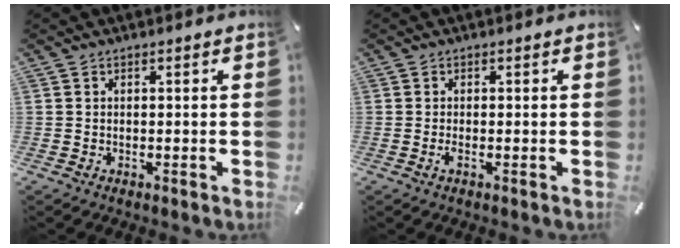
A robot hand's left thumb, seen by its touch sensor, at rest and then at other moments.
{"total": 1.4, "force": [-0.4, 0.2, 1.4], "torque": [-0.031, -0.006, -0.008]}